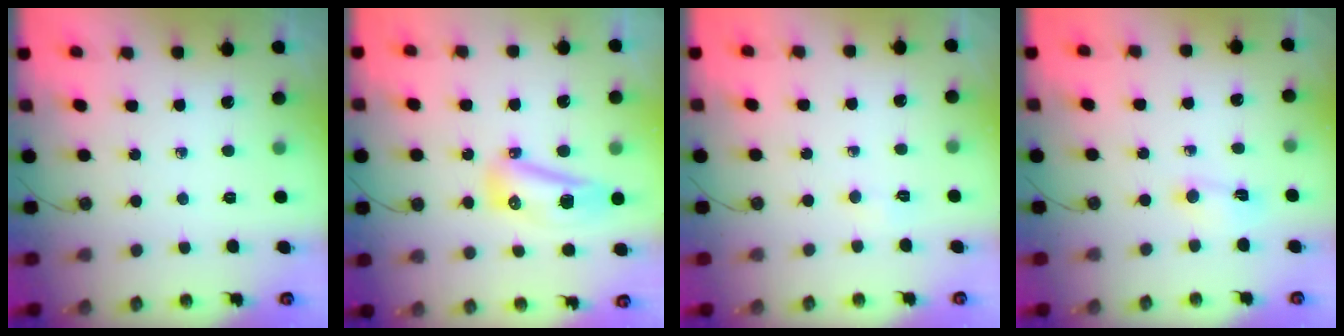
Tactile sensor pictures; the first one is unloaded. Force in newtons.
{"total": 9.6, "press": 9.5, "slide": 1.2}
{"total": 2.8, "press": 2.8, "slide": 0.4}
{"total": 3.8, "press": 3.7, "slide": 0.4}